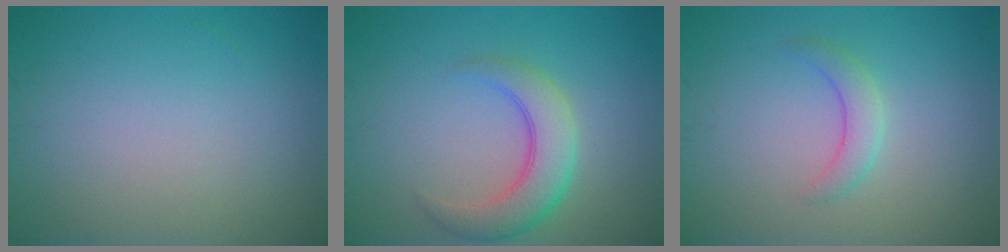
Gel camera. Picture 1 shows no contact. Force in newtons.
{"total": 4.7, "press": 4.7, "slide": 0.2}
{"total": 2.0, "press": 2.0, "slide": 0.1}